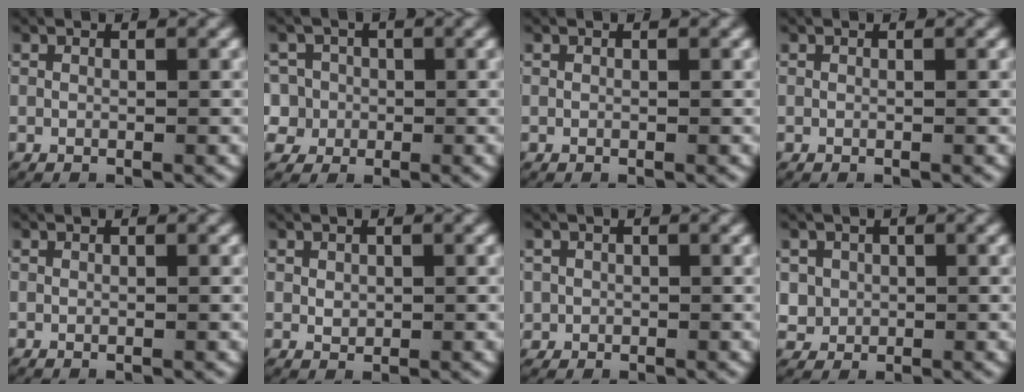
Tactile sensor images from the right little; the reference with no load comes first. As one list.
[{"total": 8.2, "force": [-1.7, 7.6, 2.4], "torque": [-0.076, -0.035, -0.026]}, {"total": 0.0}, {"total": 0.0}, {"total": 0.0}, {"total": 0.8, "force": [0.1, 0.7, 0.4], "torque": [-0.008, 0.001, 0.002]}, {"total": 2.5, "force": [-0.5, 2.4, 0.3], "torque": [-0.008, -0.006, -0.012]}, {"total": 5.3, "force": [-0.3, 5.1, 1.6], "torque": [-0.049, -0.014, -0.005]}]